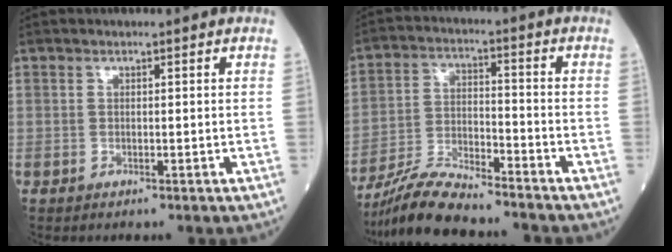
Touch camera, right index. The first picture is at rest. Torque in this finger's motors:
{"motor_torque": [0.24, -0.29, 0.29, 0.03]}